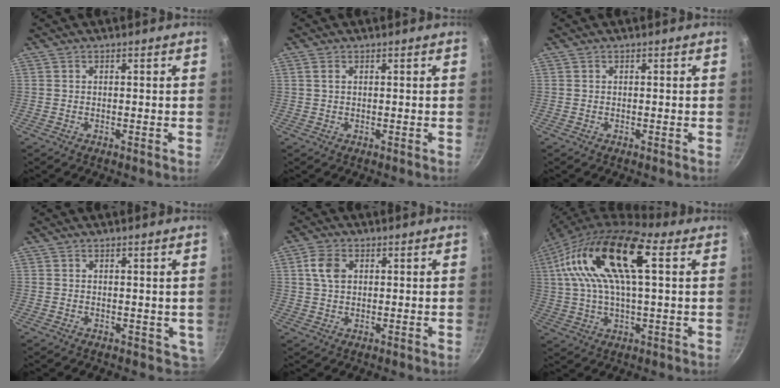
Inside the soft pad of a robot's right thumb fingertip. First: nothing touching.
{"total": 1.2, "force": [0.5, 0.6, 0.9], "torque": [-0.018, 0.002, 0.010]}
{"total": 0.0}
{"total": 2.7, "force": [1.1, 2.0, 1.5], "torque": [-0.004, -0.013, 0.018]}
{"total": 5.2, "force": [1.5, 3.6, 3.5], "torque": [-0.058, 0.003, 0.026]}
{"total": 18.6, "force": [5.7, 7.0, 16.3], "torque": [-0.310, 0.016, 0.093]}